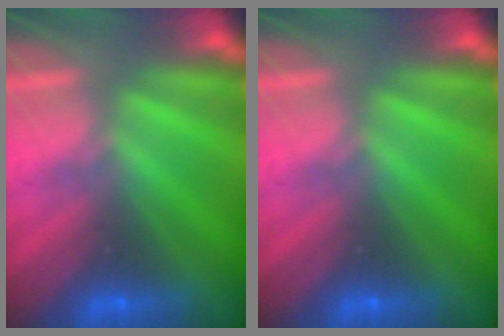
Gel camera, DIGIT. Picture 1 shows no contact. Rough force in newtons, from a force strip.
{"total": 0.0}